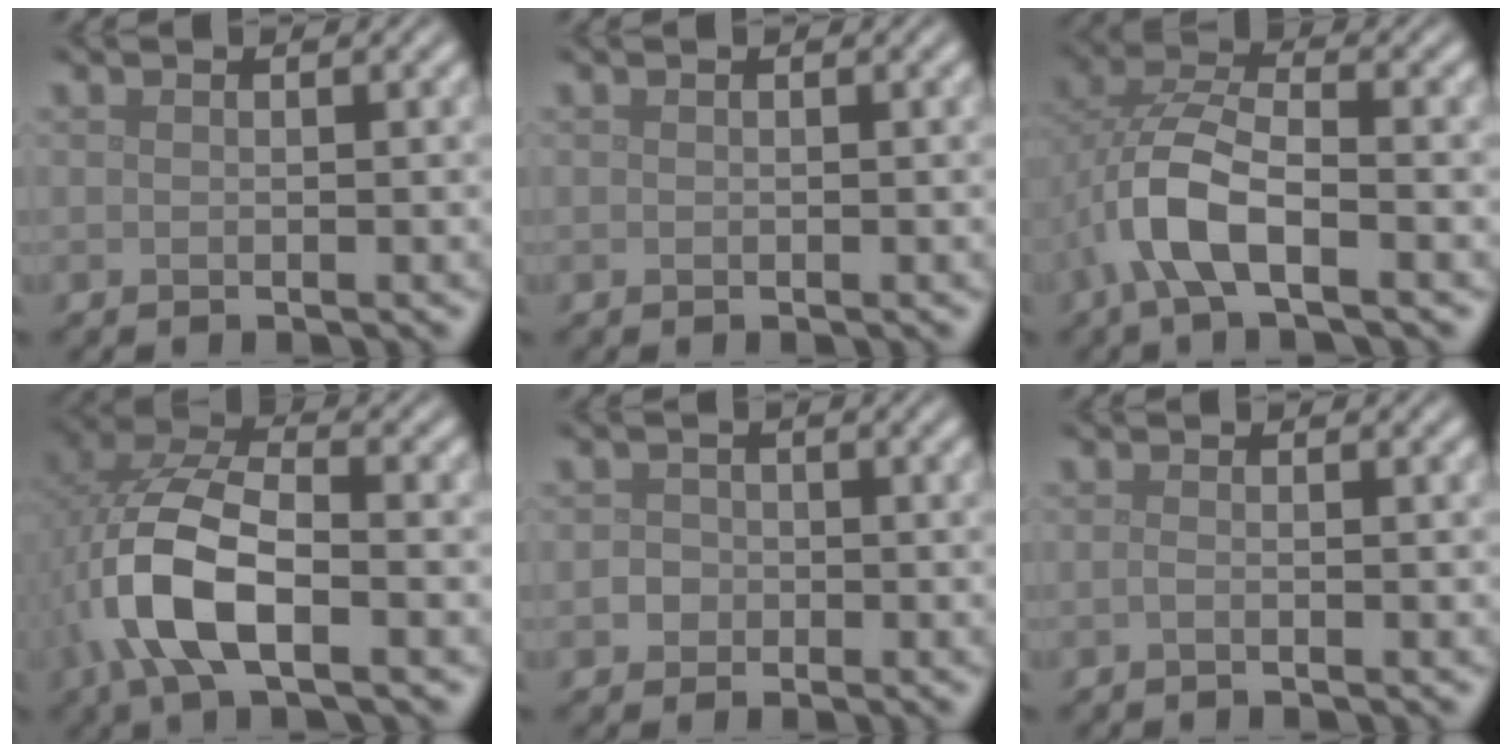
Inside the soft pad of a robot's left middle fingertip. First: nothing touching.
{"total": 0.0}
{"total": 6.3, "force": [-2.2, 2.7, 5.2], "torque": [-0.111, 0.004, -0.048]}
{"total": 8.7, "force": [-2.4, 4.1, 7.3], "torque": [-0.169, 0.007, -0.051]}
{"total": 1.6, "force": [-0.4, 1.5, 0.4], "torque": [0.010, 0.001, -0.011]}
{"total": 0.5, "force": [-0.3, 0.2, 0.4], "torque": [-0.010, -0.002, -0.007]}